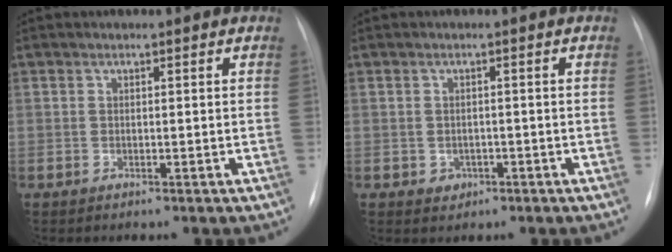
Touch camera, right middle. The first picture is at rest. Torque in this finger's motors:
{"motor_torque": [0.36, -0.36, 0.06, 0.00]}